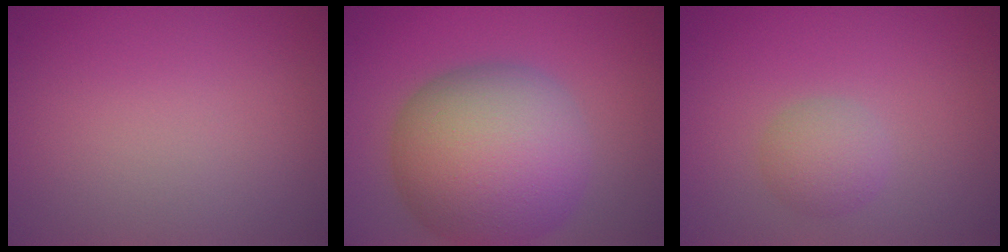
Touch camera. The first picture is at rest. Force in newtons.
{"total": 12.7, "press": 12.7, "slide": 0.6}
{"total": 2.3, "press": 2.3, "slide": 0.1}